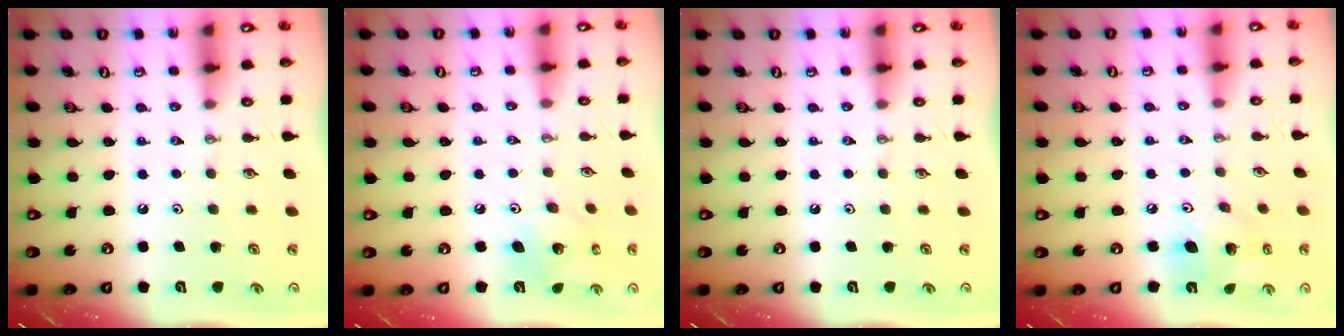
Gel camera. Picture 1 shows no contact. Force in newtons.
{"total": 6.7, "press": 6.7, "slide": 0.3}
{"total": 0.0}
{"total": 11.4, "press": 11.3, "slide": 1.9}